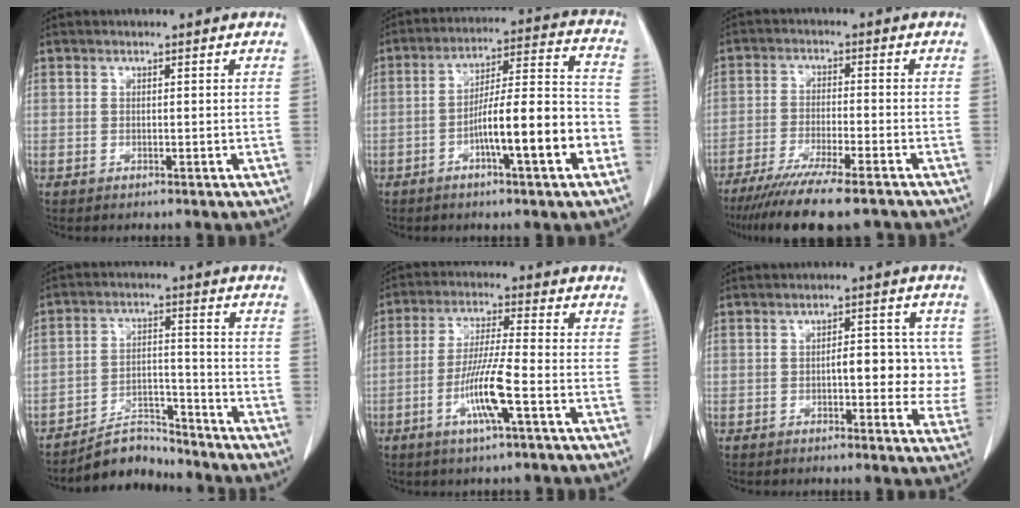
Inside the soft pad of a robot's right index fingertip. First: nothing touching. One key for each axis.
{"total": 13.3, "fx": -4.8, "fy": 1.3, "fz": 12.3, "tx": -0.196, "ty": 0.018, "tz": -0.071}
{"total": 14.4, "fx": -11.8, "fy": 1.3, "fz": 8.3, "tx": -0.138, "ty": -0.036, "tz": -0.186}
{"total": 6.4, "fx": -6.2, "fy": 1.7, "fz": 0.0, "tx": 0.001, "ty": 0.021, "tz": -0.103}
{"total": 8.7, "fx": -3.2, "fy": -0.1, "fz": 8.1, "tx": -0.160, "ty": -0.007, "tz": -0.060}
{"total": 8.9, "fx": -0.1, "fy": 3.3, "fz": 8.2, "tx": -0.104, "ty": 0.019, "tz": 0.000}